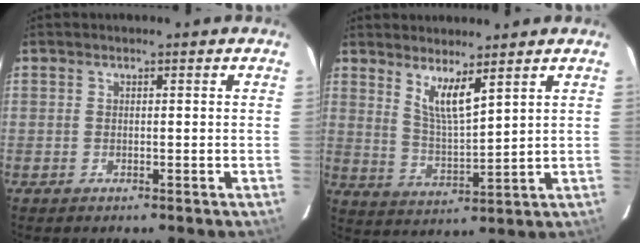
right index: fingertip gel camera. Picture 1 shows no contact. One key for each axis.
{"total": 6.7, "fx": 4.5, "fy": 0.8, "fz": 4.8, "tx": -0.091, "ty": -0.013, "tz": 0.088}